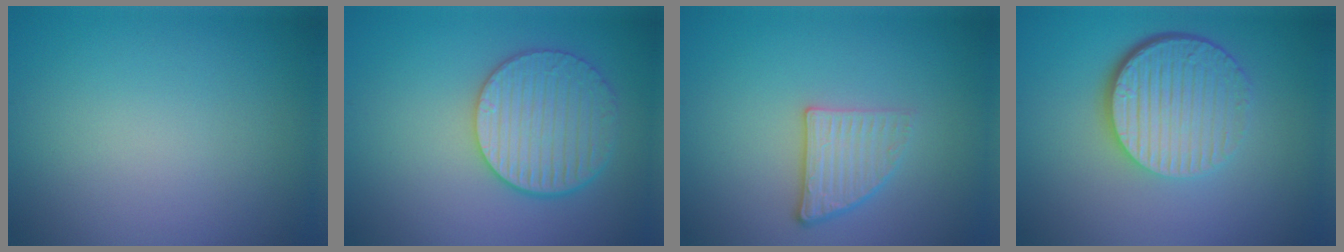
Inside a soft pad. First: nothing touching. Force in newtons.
{"total": 5.3, "press": 4.7, "slide": 2.4}
{"total": 2.6, "press": 2.3, "slide": 1.2}
{"total": 6.8, "press": 4.5, "slide": 5.1}